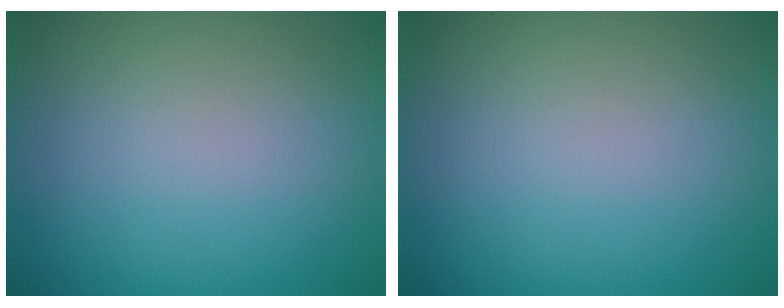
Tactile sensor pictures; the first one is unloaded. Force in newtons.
{"total": 0.0}